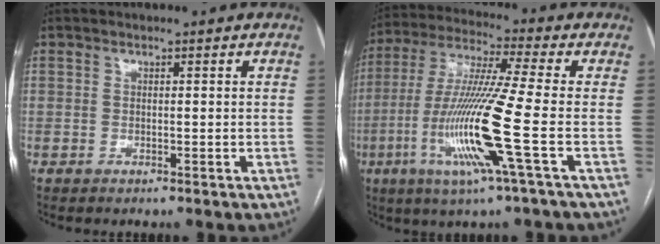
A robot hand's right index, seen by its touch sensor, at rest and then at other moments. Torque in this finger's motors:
{"motor_torque": [2.14, 0.00, 1.05, 0.21]}